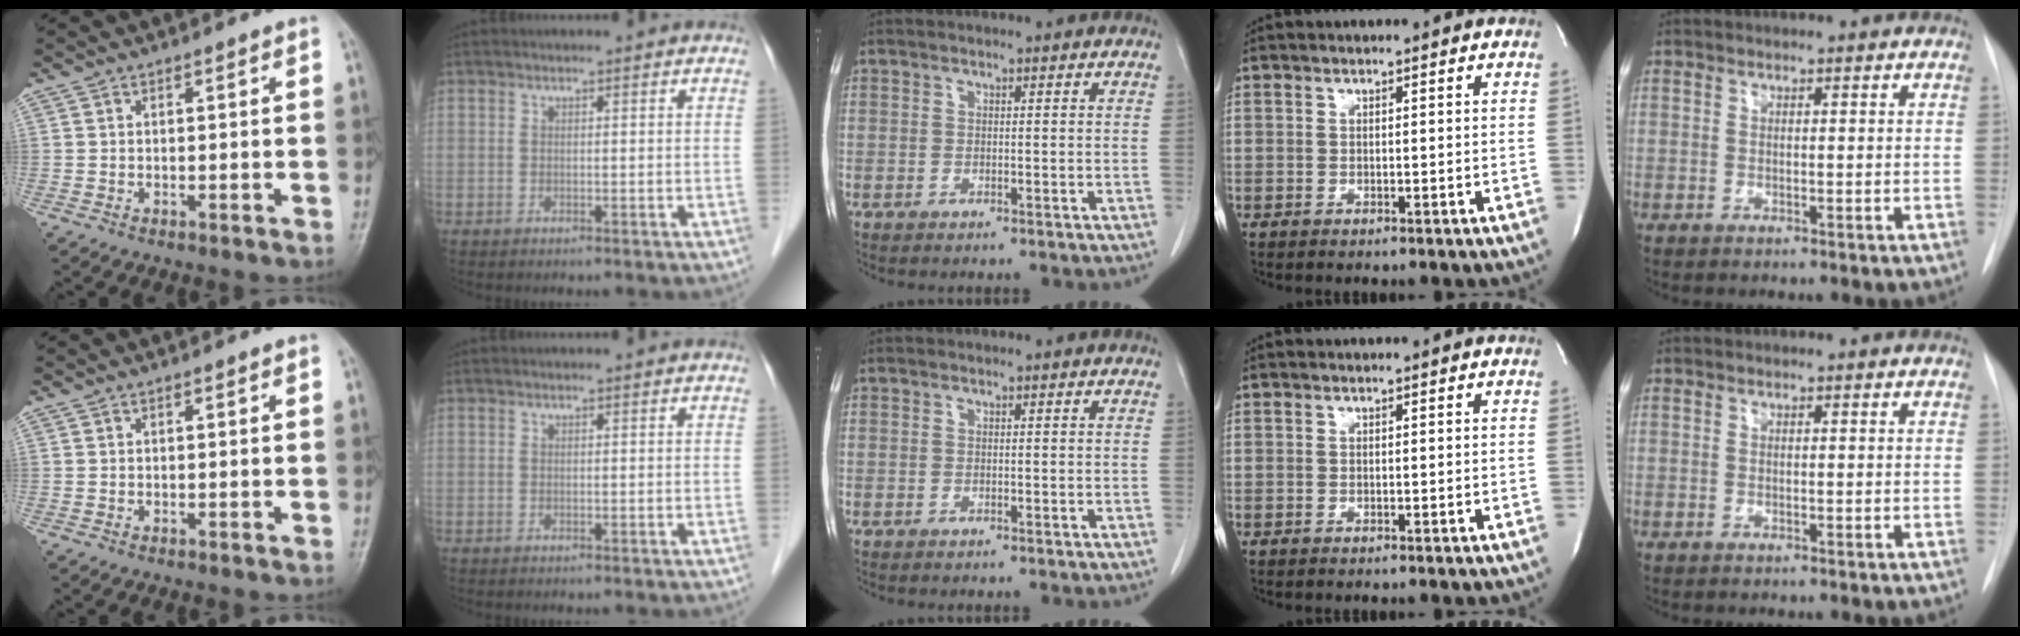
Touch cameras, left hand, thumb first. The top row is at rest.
{}